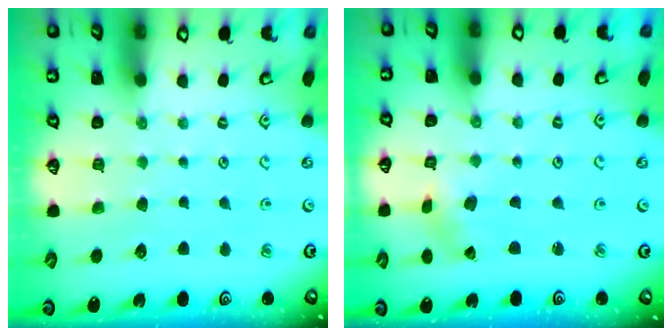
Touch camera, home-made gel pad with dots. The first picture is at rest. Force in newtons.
{"total": 1.1, "press": 1.1, "slide": 0.2}